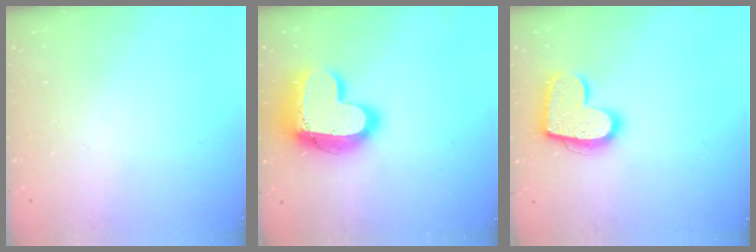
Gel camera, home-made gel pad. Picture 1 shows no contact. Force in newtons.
{"total": 18.9, "press": 18.8, "slide": 1.5}
{"total": 15.8, "press": 15.8, "slide": 1.0}